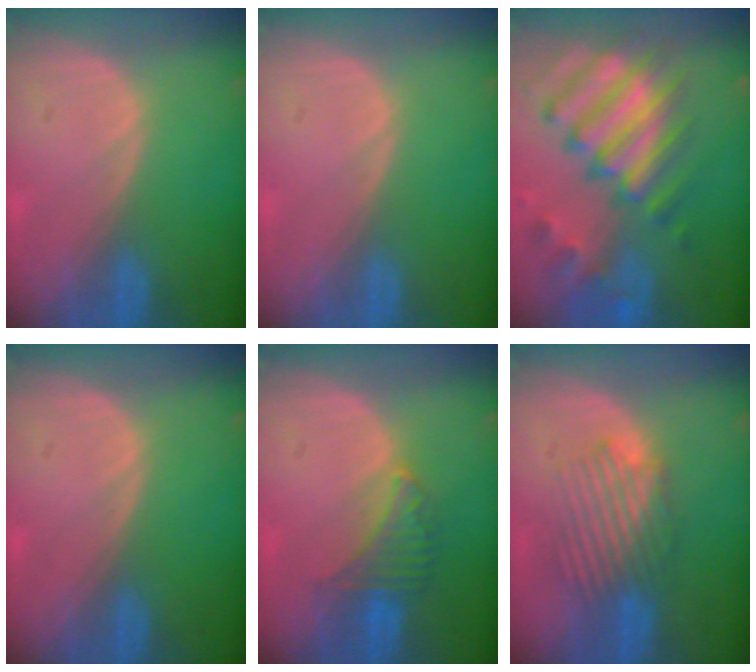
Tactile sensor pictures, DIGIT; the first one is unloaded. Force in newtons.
{"total": 0.0}
{"total": 12.8, "press": 10.6, "slide": 7.1}
{"total": 0.0}
{"total": 4.8, "press": 4.8, "slide": 0.5}
{"total": 6.2, "press": 6.1, "slide": 1.5}